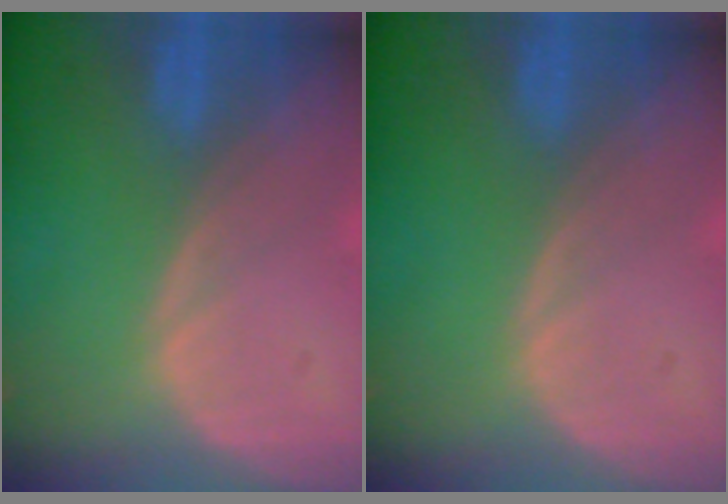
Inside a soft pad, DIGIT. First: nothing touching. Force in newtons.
{"total": 0.0}